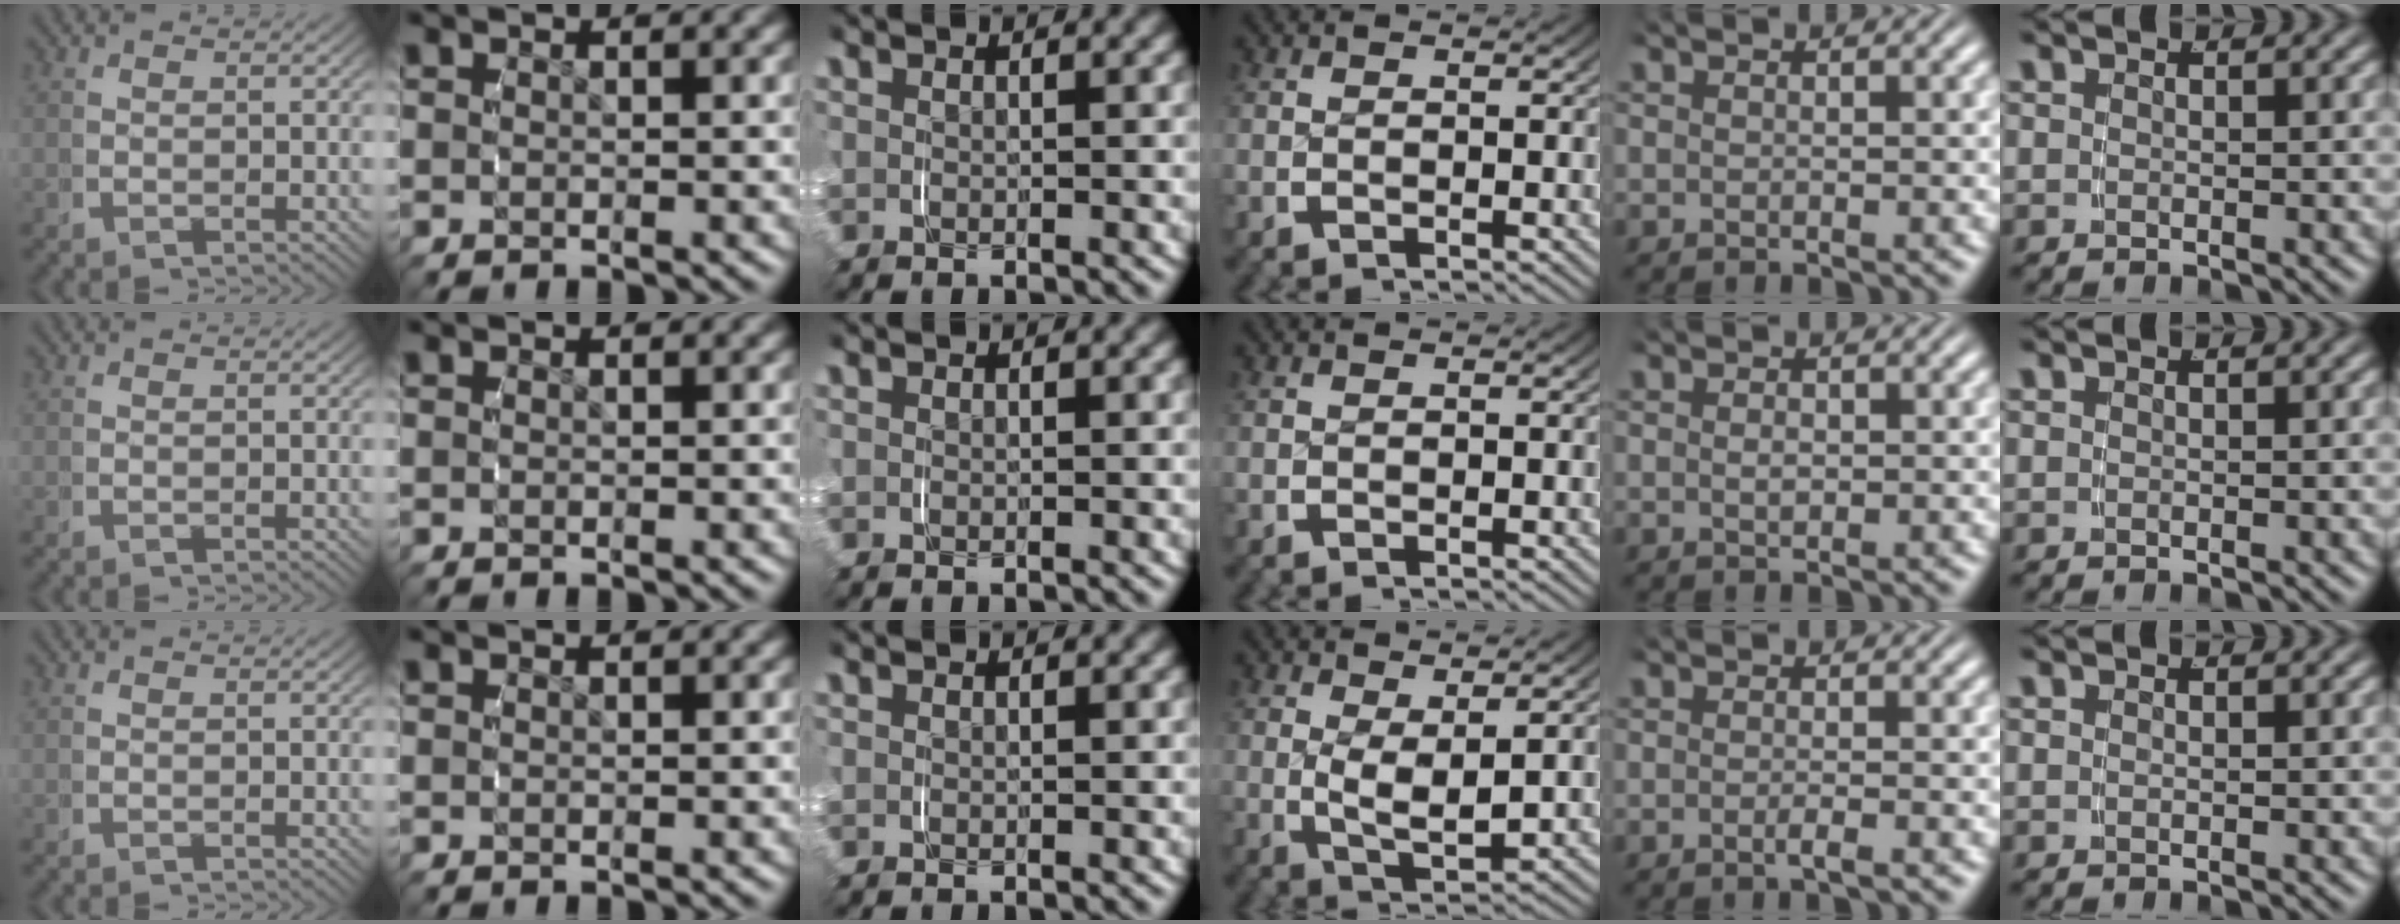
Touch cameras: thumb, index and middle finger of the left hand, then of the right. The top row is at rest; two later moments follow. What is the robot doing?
{"motion": "grasp_and_lifting", "object": "map"}